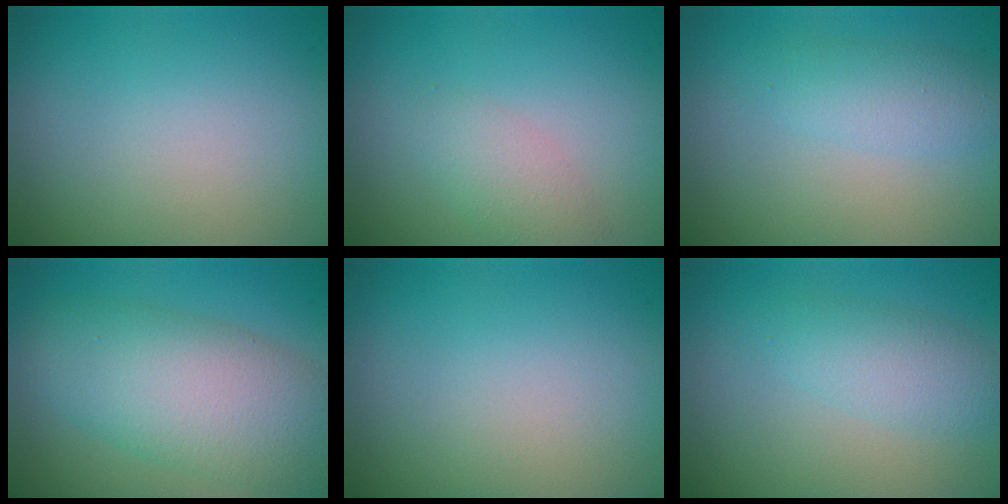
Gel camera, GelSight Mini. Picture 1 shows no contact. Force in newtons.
{"total": 2.0, "press": 2.0, "slide": 0.1}
{"total": 2.4, "press": 2.4, "slide": 0.2}
{"total": 8.1, "press": 8.1, "slide": 0.3}
{"total": 0.0}
{"total": 2.7, "press": 2.7, "slide": 0.1}